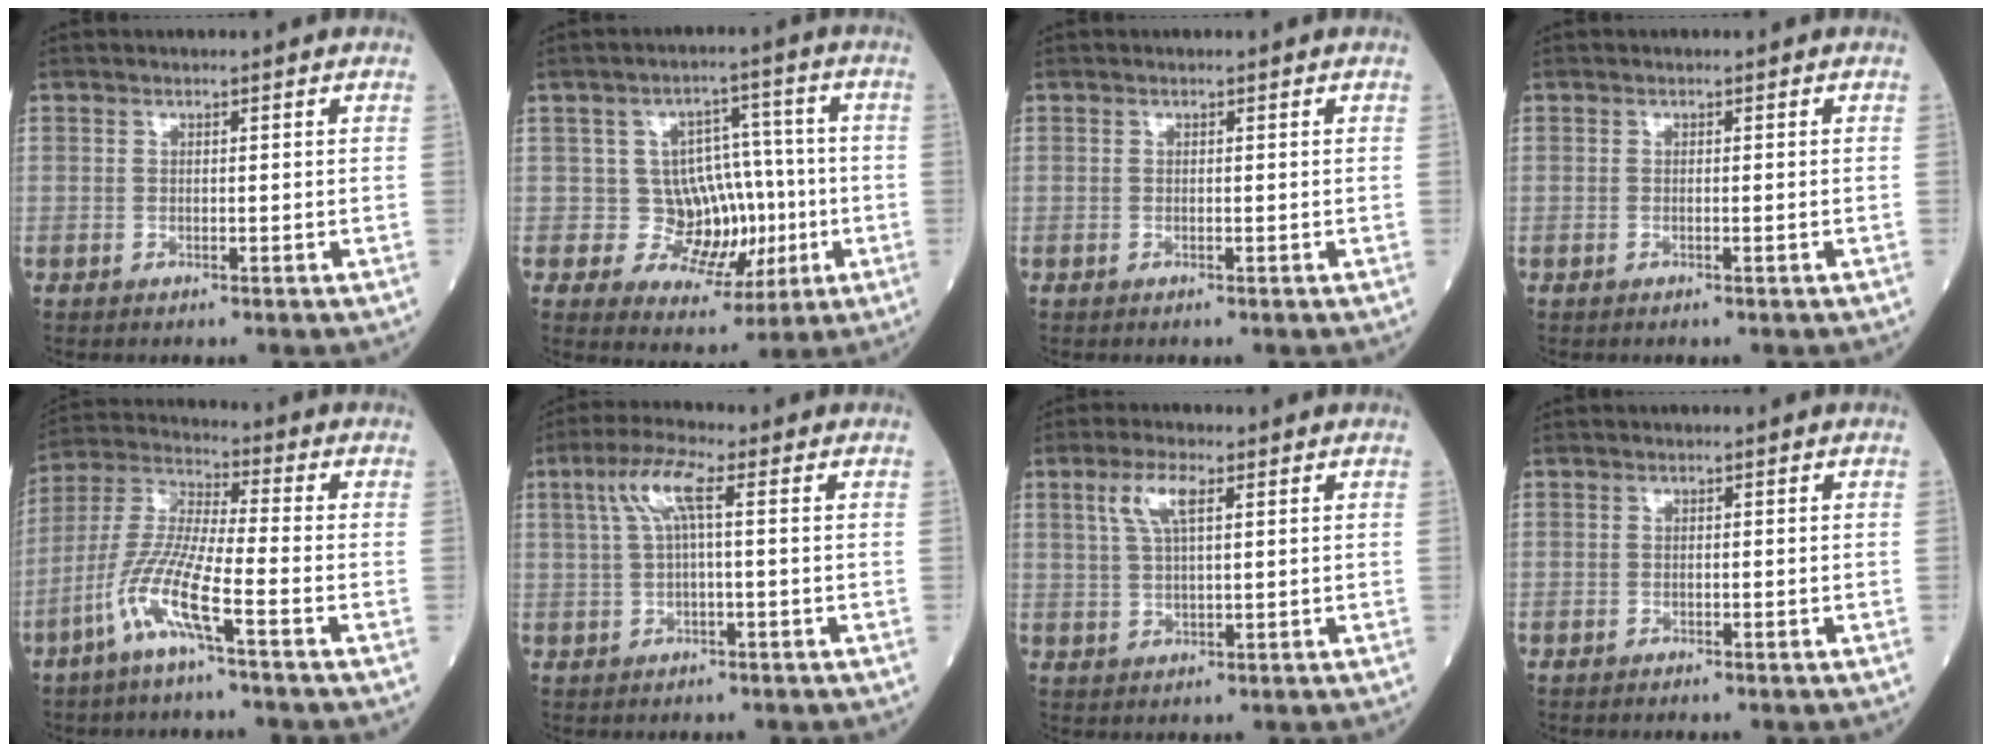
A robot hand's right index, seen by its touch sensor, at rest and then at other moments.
{"total": 8.5, "force": [-0.8, 7.7, 3.5], "torque": [-0.028, 0.030, -0.001]}
{"total": 0.0}
{"total": 0.0}
{"total": 10.2, "force": [-5.1, 0.3, 8.8], "torque": [-0.193, -0.001, -0.110]}
{"total": 5.5, "force": [1.5, 0.7, 5.3], "torque": [-0.114, 0.023, 0.031]}
{"total": 5.0, "force": [2.2, 1.3, 4.3], "torque": [-0.095, 0.010, 0.047]}
{"total": 0.0}